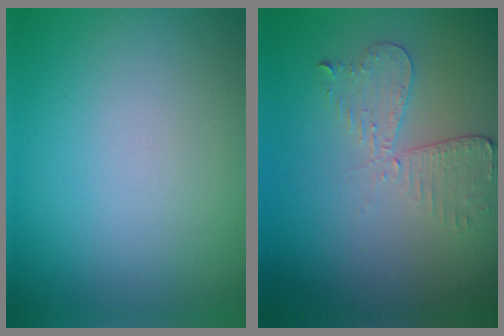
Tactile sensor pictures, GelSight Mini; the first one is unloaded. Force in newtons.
{"total": 2.9, "press": 2.5, "slide": 1.5}